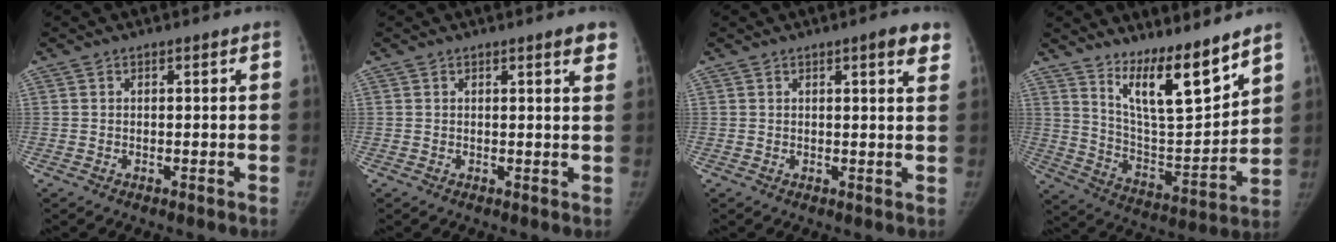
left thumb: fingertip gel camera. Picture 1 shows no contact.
{"total": 2.9, "force": [2.0, 0.5, 2.1], "torque": [-0.017, -0.007, 0.022]}
{"total": 4.1, "force": [2.4, 0.7, 3.2], "torque": [-0.031, -0.010, 0.028]}
{"total": 14.5, "force": [10.8, 2.9, 9.2], "torque": [-0.127, -0.088, 0.199]}